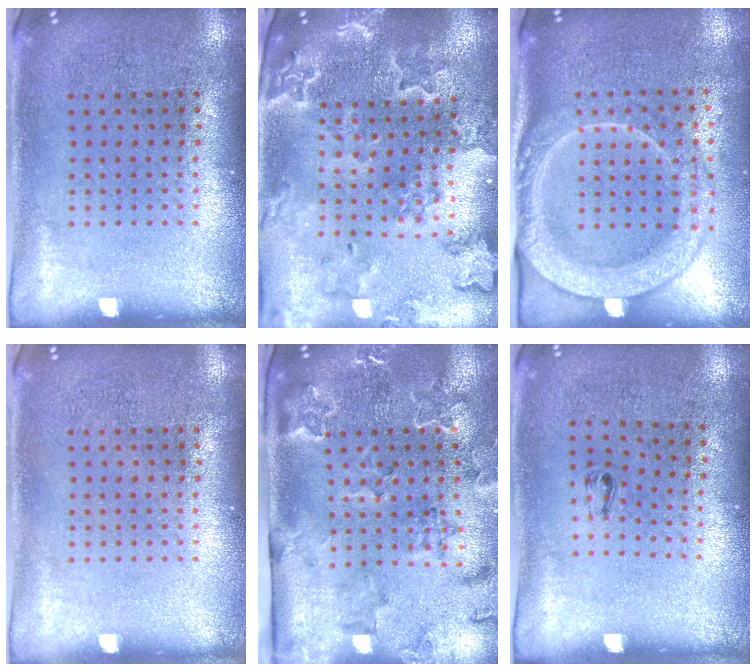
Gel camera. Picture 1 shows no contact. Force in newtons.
{"total": 2.2, "press": 2.1, "slide": 0.4}
{"total": 2.4, "press": 2.2, "slide": 1.1}
{"total": 0.0}
{"total": 2.3, "press": 2.3, "slide": 0.1}
{"total": 0.5, "press": 0.2, "slide": 0.5}